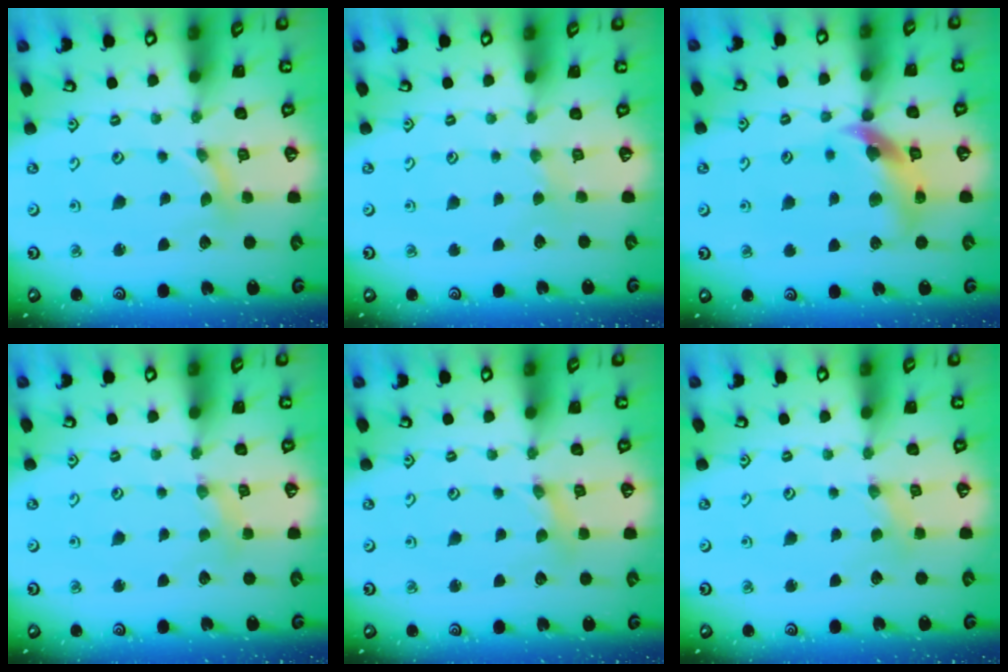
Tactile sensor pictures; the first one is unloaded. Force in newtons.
{"total": 1.7, "press": 1.6, "slide": 0.4}
{"total": 12.2, "press": 12.1, "slide": 1.4}
{"total": 1.9, "press": 1.8, "slide": 0.4}
{"total": 1.4, "press": 1.4, "slide": 0.2}
{"total": 0.9, "press": 0.9, "slide": 0.1}